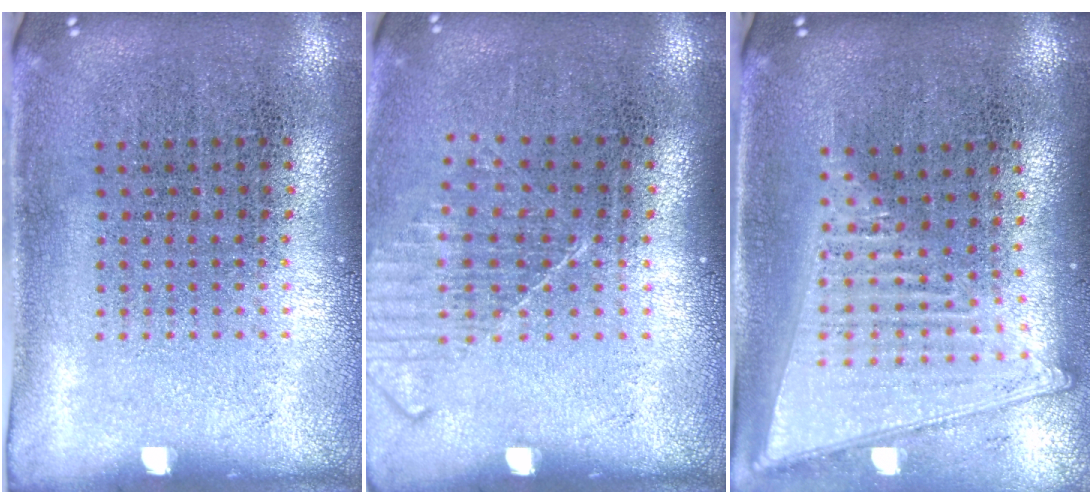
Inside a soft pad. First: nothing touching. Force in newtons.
{"total": 1.2, "press": 1.2, "slide": 0.4}
{"total": 1.9, "press": 1.7, "slide": 0.9}